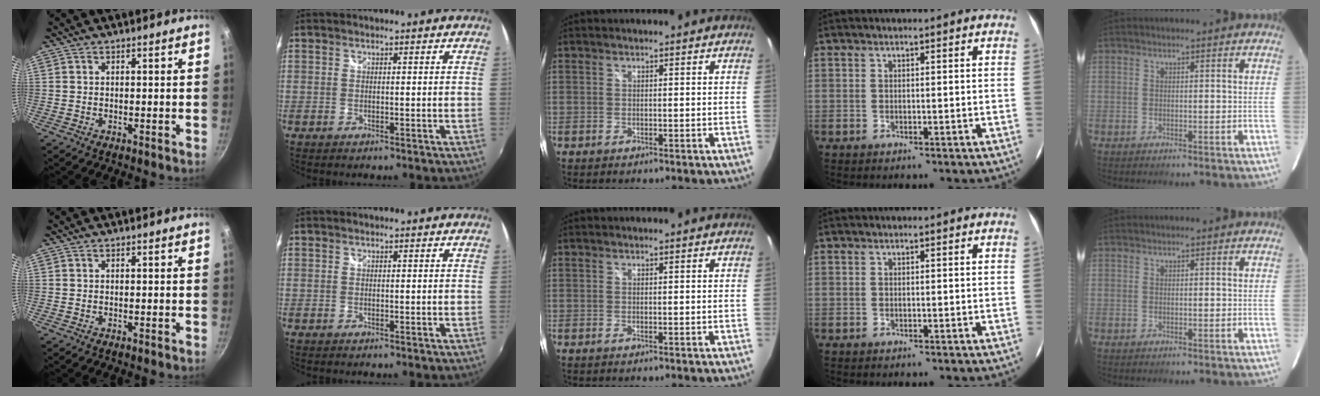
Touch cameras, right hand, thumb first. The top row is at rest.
{}